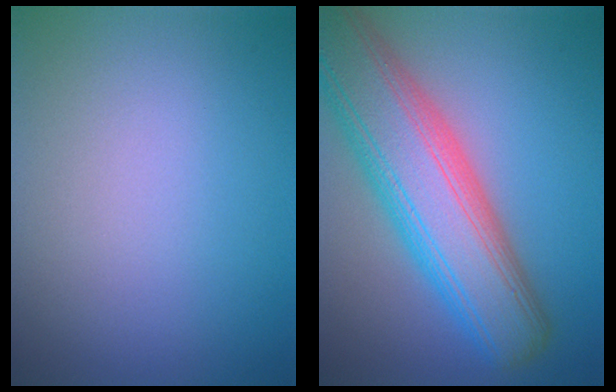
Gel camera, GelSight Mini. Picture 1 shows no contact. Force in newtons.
{"total": 10.5, "press": 10.5, "slide": 0.6}